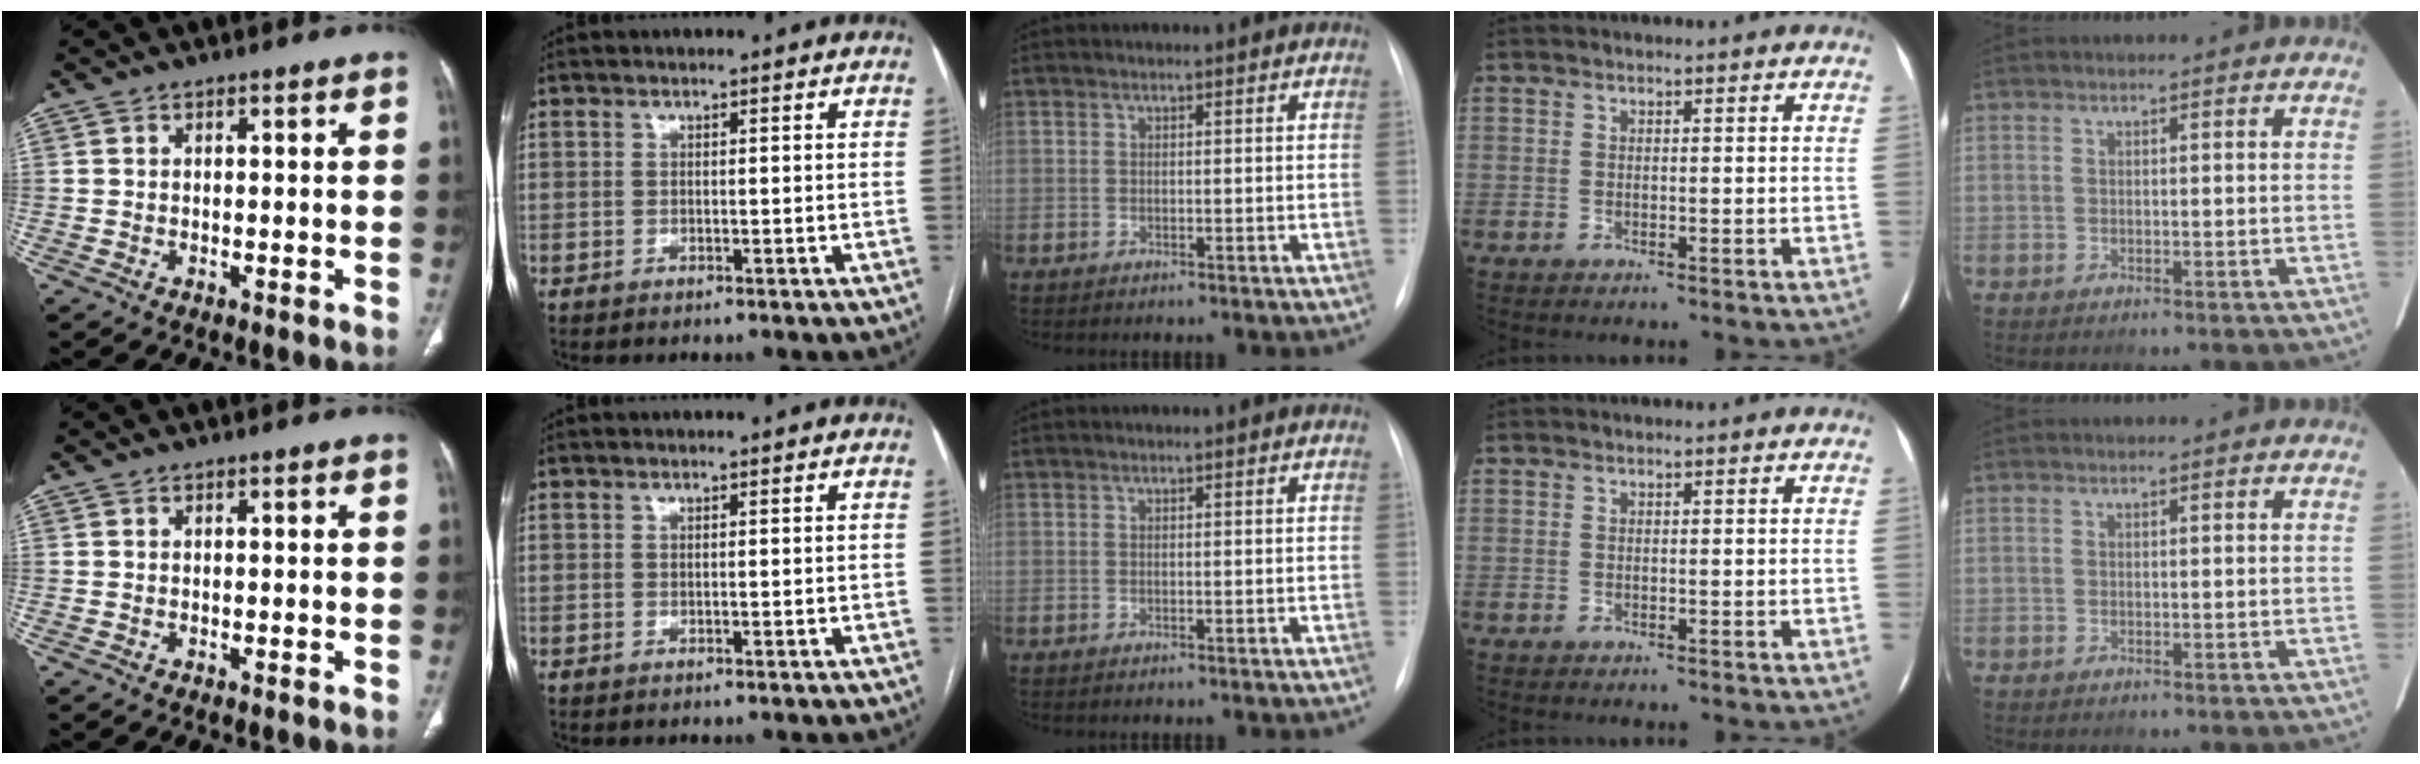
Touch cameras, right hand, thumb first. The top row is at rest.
{}